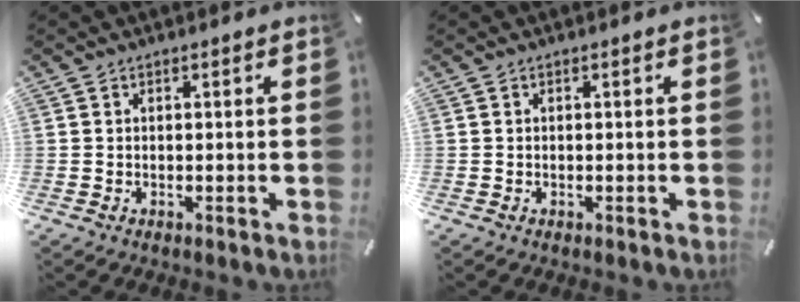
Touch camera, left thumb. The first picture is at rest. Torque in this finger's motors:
{"motor_torque": [0.00, 0.00, 0.00, 0.00, 0.00]}